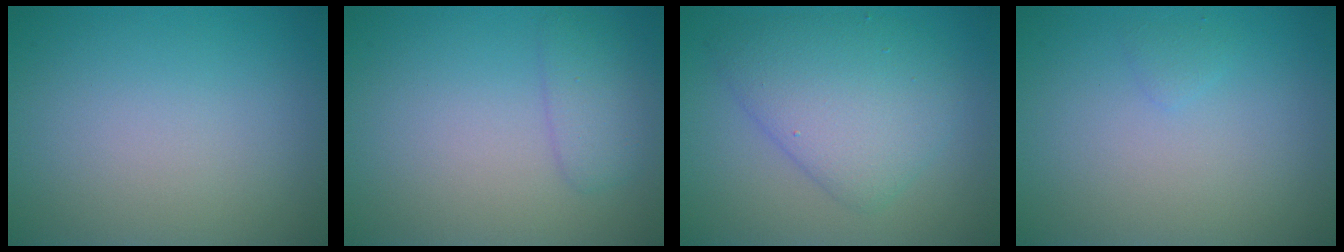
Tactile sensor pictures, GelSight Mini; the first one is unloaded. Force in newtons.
{"total": 2.1, "press": 2.1, "slide": 0.1}
{"total": 5.3, "press": 5.3, "slide": 0.3}
{"total": 0.6, "press": 0.6, "slide": 0.1}